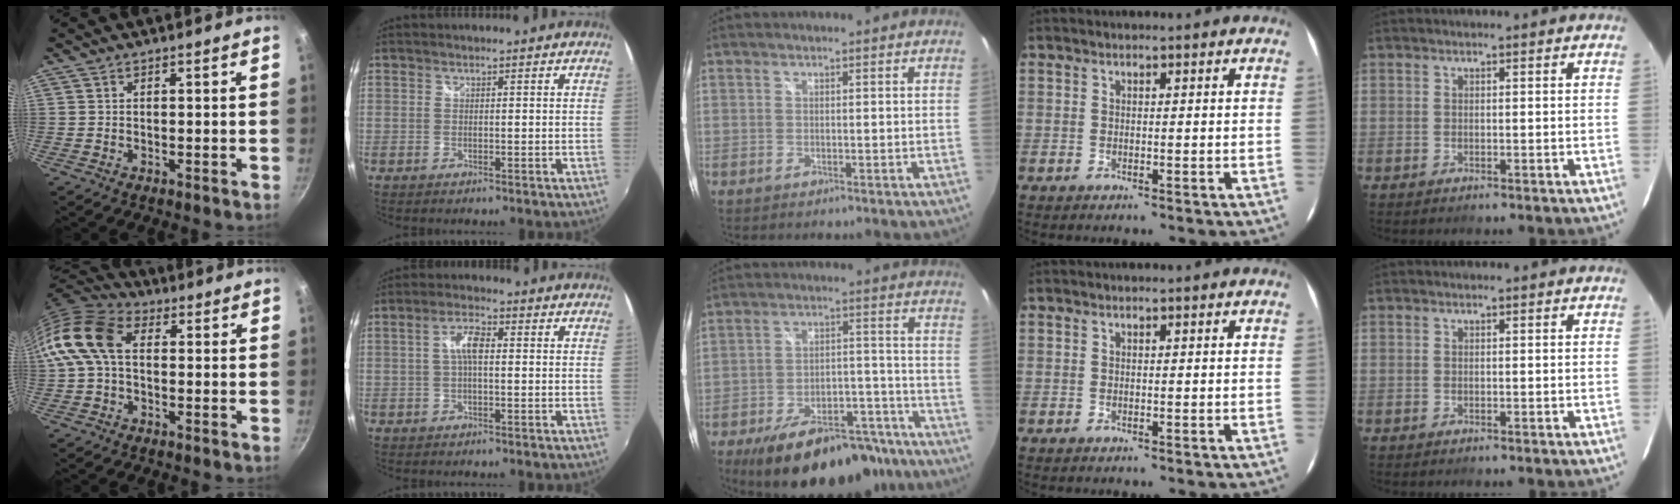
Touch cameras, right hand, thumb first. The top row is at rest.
{"thumb": {"total": 12.3, "force": [0.8, 8.2, 9.1], "torque": [-0.164, 0.029, -0.007]}, "index": {"total": 4.3, "force": [0.1, 1.5, 4.0], "torque": [-0.078, 0.011, 0.001]}, "middle": {"total": 22.0, "force": [-16.8, 9.0, 10.9], "torque": [-0.180, 0.019, -0.216]}}